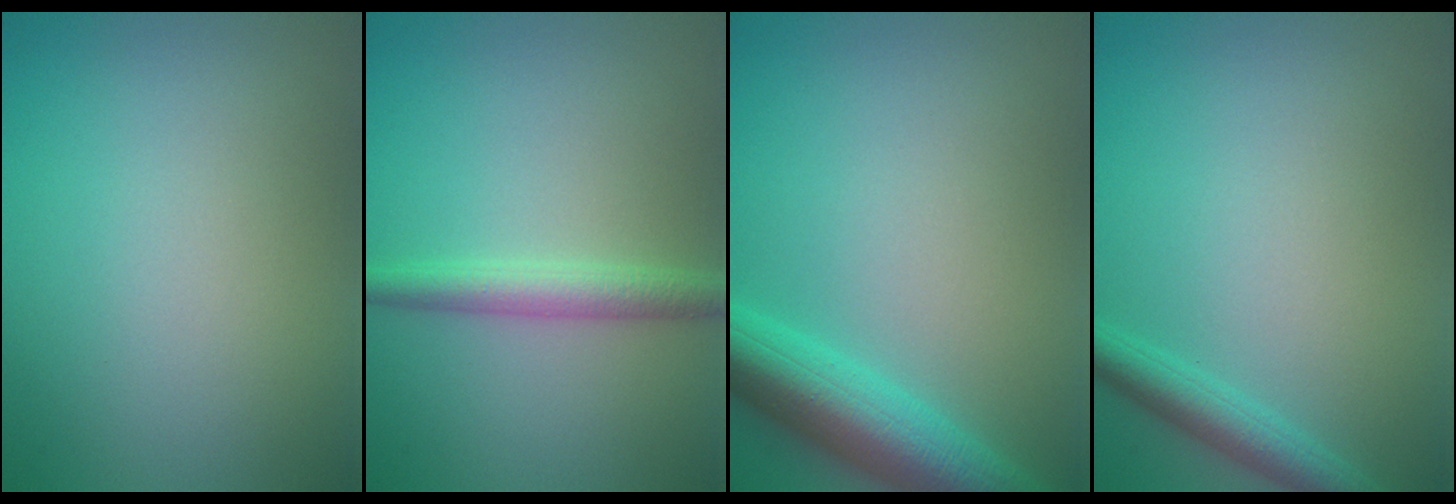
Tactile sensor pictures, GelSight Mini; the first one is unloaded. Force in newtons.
{"total": 2.7, "press": 2.7, "slide": 0.0}
{"total": 6.8, "press": 6.8, "slide": 0.2}
{"total": 2.7, "press": 2.7, "slide": 0.2}